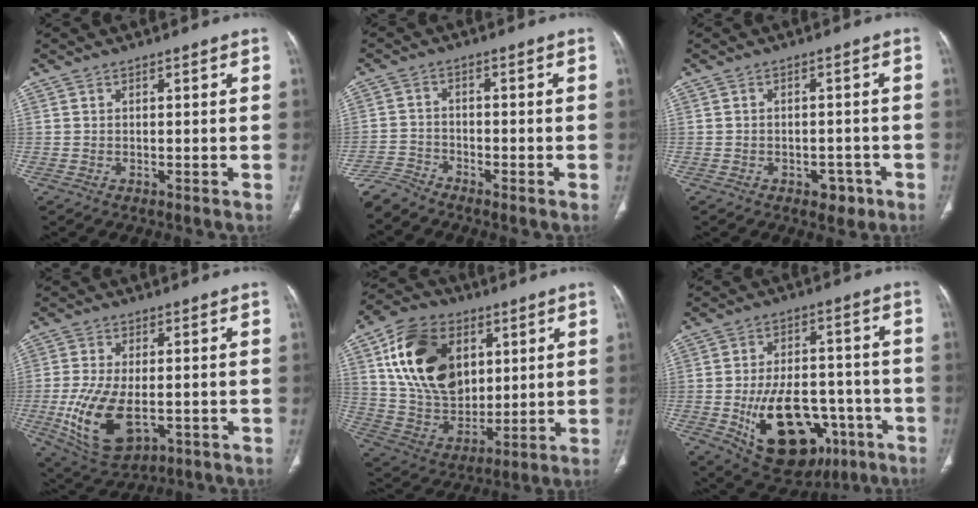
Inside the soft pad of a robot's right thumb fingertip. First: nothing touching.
{"total": 3.7, "force": [-3.7, 0.2, -0.3], "torque": [0.000, 0.002, -0.081]}
{"total": 3.6, "force": [-1.9, 2.4, 1.8], "torque": [-0.007, 0.012, -0.020]}
{"total": 13.6, "force": [-3.0, 7.3, 11.1], "torque": [-0.219, -0.010, -0.036]}
{"total": 21.2, "force": [6.7, 14.7, 13.7], "torque": [-0.225, -0.018, 0.129]}
{"total": 21.5, "force": [-8.0, 12.8, 15.4], "torque": [-0.222, 0.029, -0.098]}